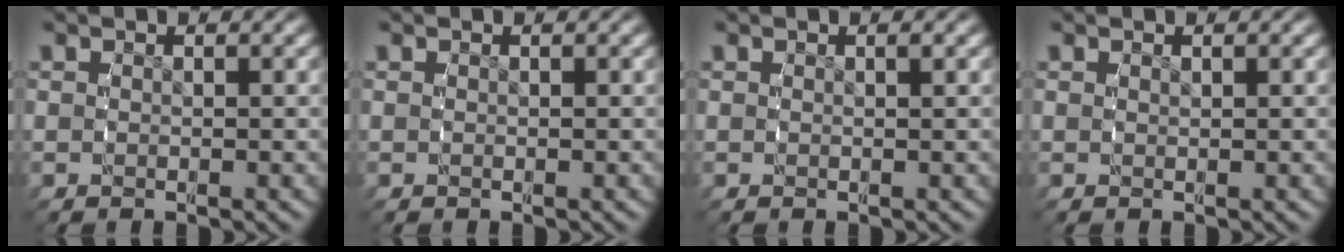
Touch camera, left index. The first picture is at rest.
{"total": 0.0}
{"total": 0.0}
{"total": 0.0}